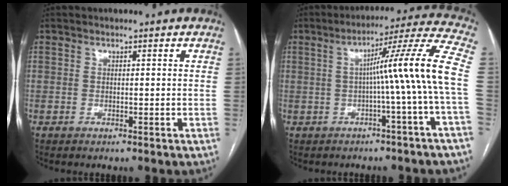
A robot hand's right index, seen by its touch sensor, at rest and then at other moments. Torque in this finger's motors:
{"motor_torque": [1.27, -0.25, 0.62, 0.16]}